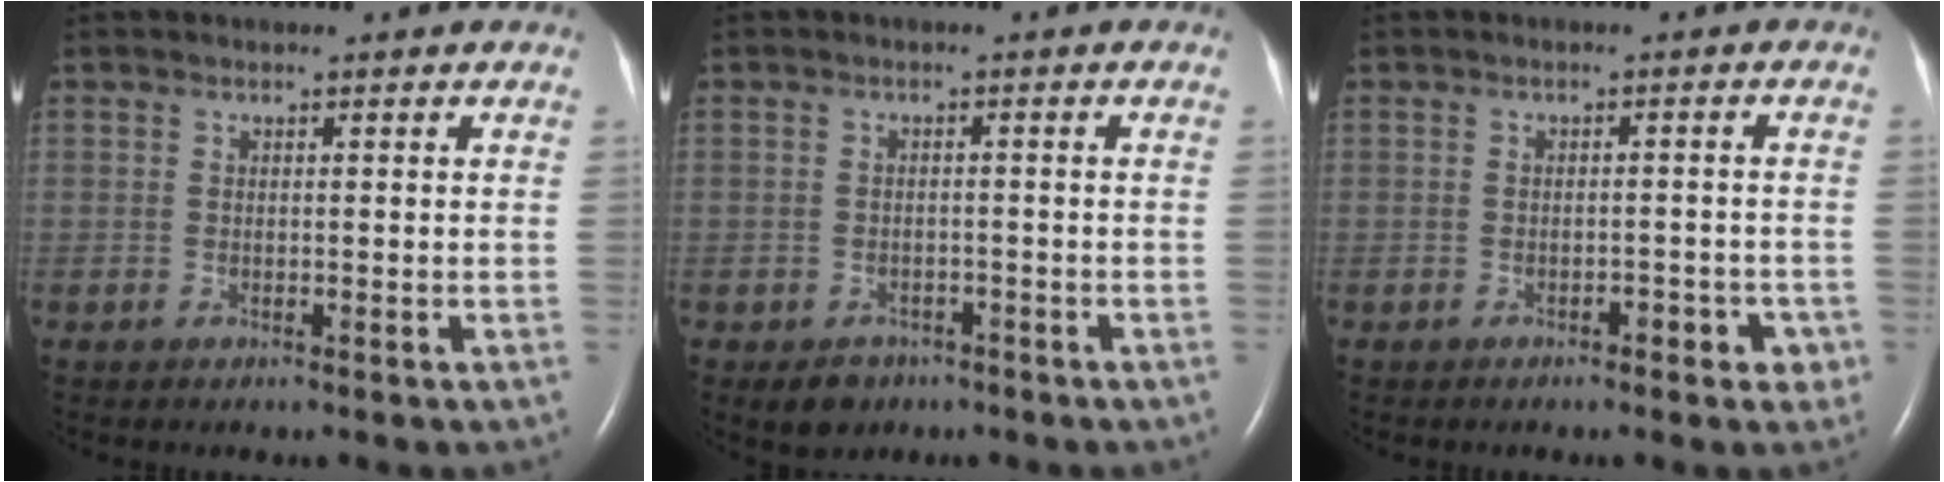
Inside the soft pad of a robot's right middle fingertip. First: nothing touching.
{"total": 3.3, "force": [-2.1, 2.4, 0.8], "torque": [-0.014, 0.005, -0.024]}
{"total": 3.0, "force": [-1.7, 1.4, 2.0], "torque": [-0.018, 0.008, -0.020]}